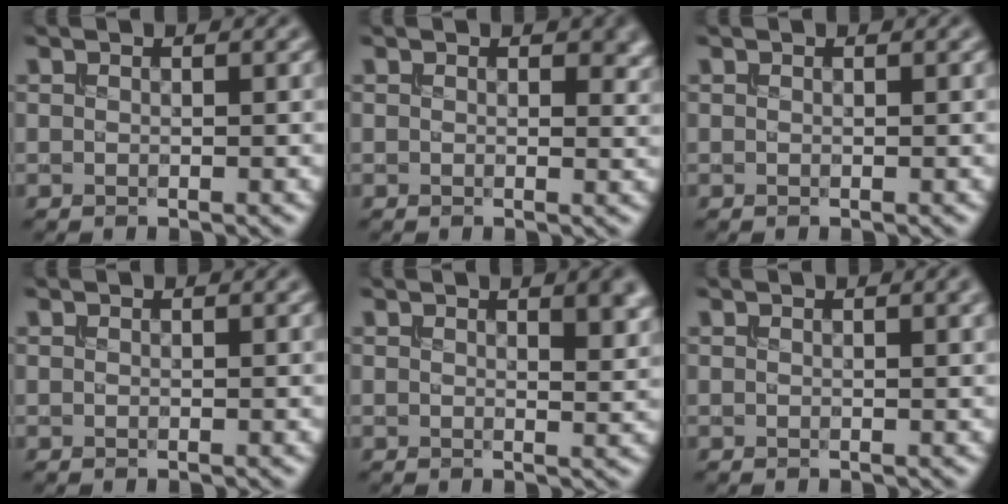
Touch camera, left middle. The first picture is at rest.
{"total": 2.0, "force": [0.8, 1.3, 1.3], "torque": [-0.016, -0.004, 0.011]}
{"total": 0.0}
{"total": 0.0}
{"total": 3.3, "force": [1.7, 1.2, 2.6], "torque": [-0.028, 0.000, 0.025]}
{"total": 1.5, "force": [0.8, 0.3, 1.2], "torque": [-0.015, 0.001, 0.013]}